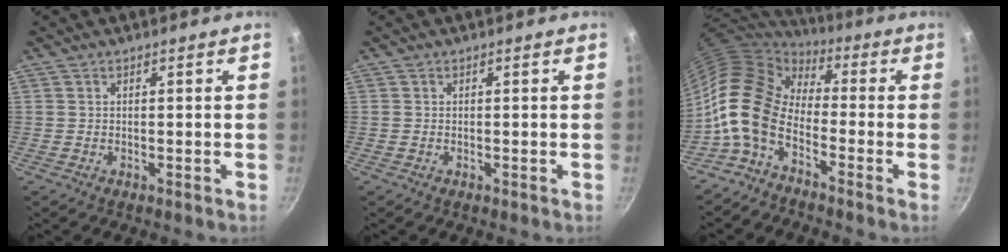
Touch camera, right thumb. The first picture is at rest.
{"total": 0.0}
{"total": 13.3, "force": [-4.7, 8.3, 9.2], "torque": [-0.158, 0.041, -0.116]}